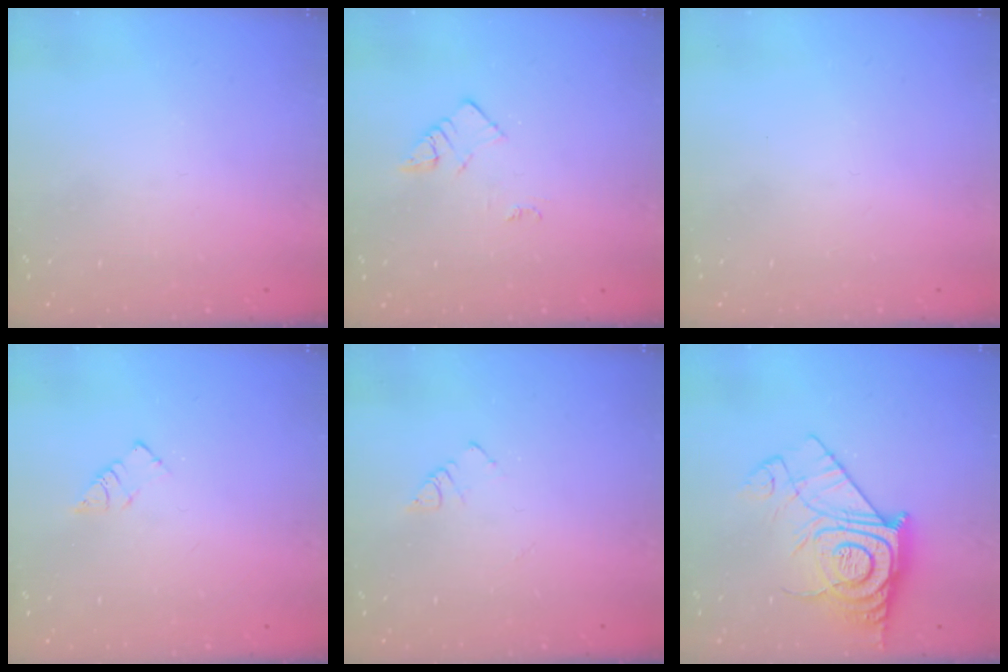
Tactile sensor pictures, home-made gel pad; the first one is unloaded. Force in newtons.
{"total": 3.0, "press": 3.0, "slide": 0.4}
{"total": 1.6, "press": 1.6, "slide": 0.1}
{"total": 3.6, "press": 3.6, "slide": 0.4}
{"total": 3.9, "press": 3.9, "slide": 0.4}
{"total": 16.1, "press": 16.1, "slide": 1.1}